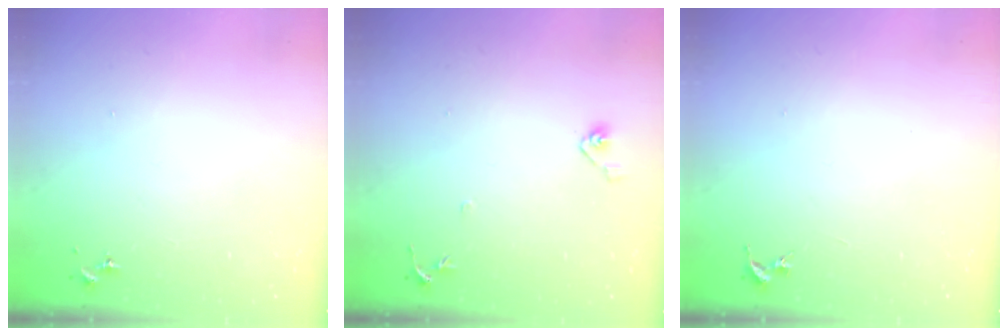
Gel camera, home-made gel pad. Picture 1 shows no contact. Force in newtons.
{"total": 4.8, "press": 4.7, "slide": 1.0}
{"total": 0.0}